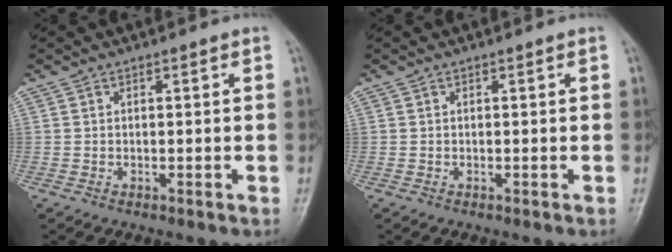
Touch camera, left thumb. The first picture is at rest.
{"total": 0.0}